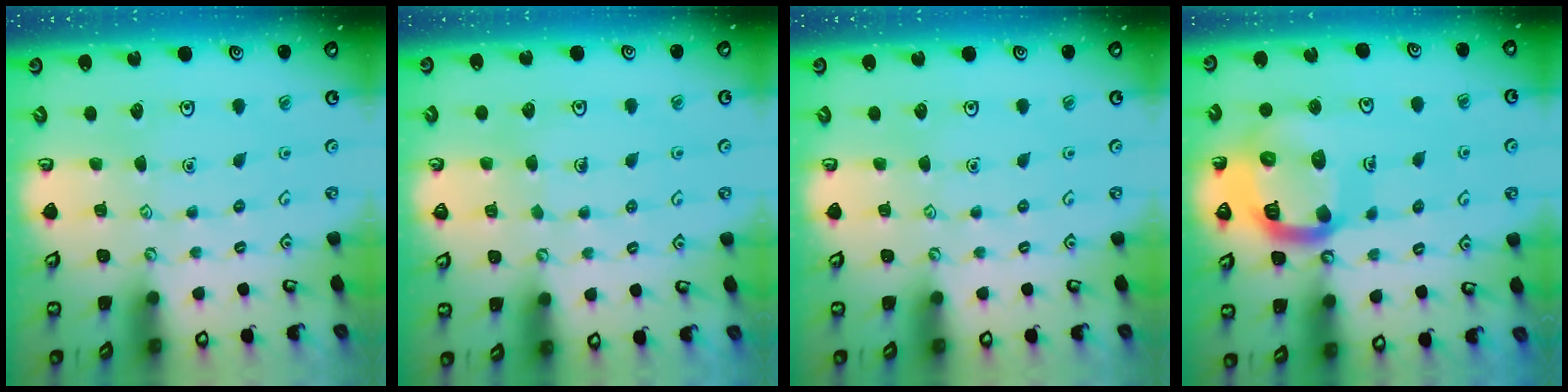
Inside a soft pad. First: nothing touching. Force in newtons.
{"total": 3.5, "press": 3.5, "slide": 0.3}
{"total": 0.0}
{"total": 19.8, "press": 19.7, "slide": 2.1}